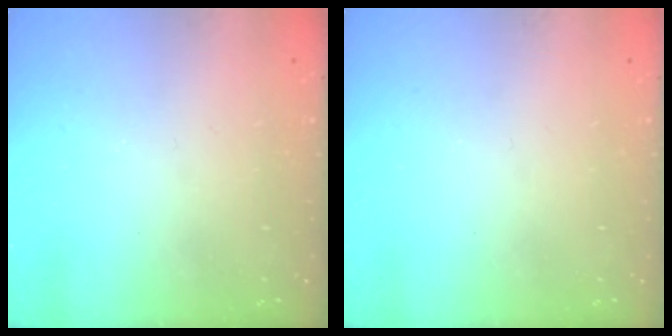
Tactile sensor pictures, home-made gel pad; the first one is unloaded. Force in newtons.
{"total": 0.0}